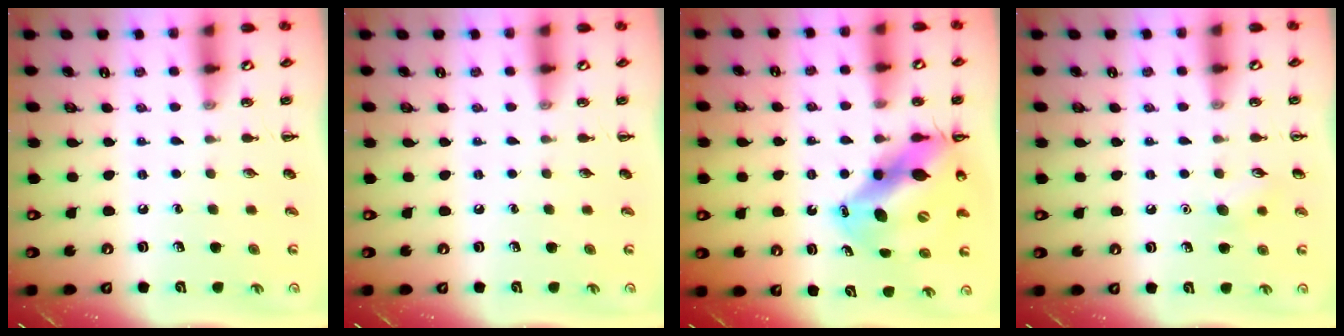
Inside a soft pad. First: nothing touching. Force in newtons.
{"total": 0.0}
{"total": 14.0, "press": 13.4, "slide": 4.0}
{"total": 7.6, "press": 7.4, "slide": 1.8}